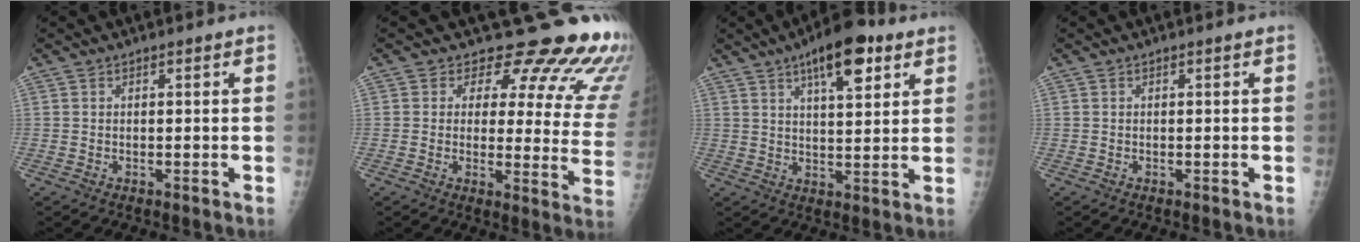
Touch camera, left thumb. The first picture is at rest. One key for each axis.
{"total": 19.2, "fx": 16.0, "fy": 7.7, "fz": 7.3, "tx": -0.039, "ty": -0.119, "tz": 0.159}
{"total": 11.6, "fx": 6.3, "fy": 4.1, "fz": 8.8, "tx": -0.113, "ty": -0.020, "tz": 0.093}
{"total": 0.0}